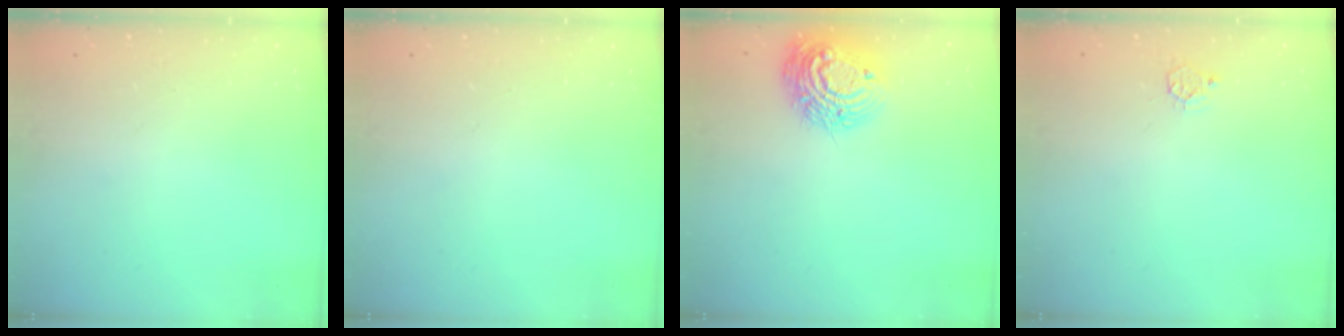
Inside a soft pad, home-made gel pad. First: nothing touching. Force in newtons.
{"total": 0.0}
{"total": 13.9, "press": 13.8, "slide": 1.3}
{"total": 3.7, "press": 3.7, "slide": 0.4}